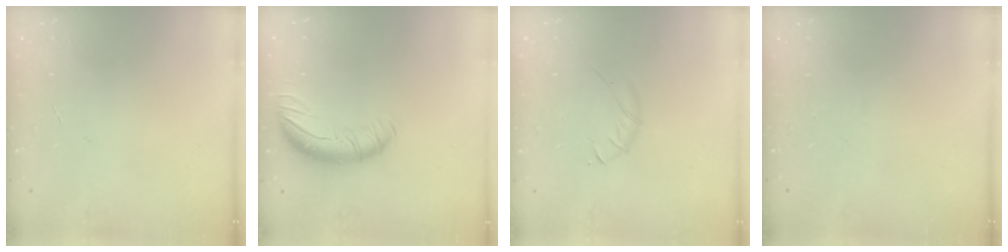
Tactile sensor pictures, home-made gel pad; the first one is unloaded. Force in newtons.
{"total": 10.8, "press": 10.5, "slide": 2.2}
{"total": 3.3, "press": 3.2, "slide": 0.8}
{"total": 0.0}